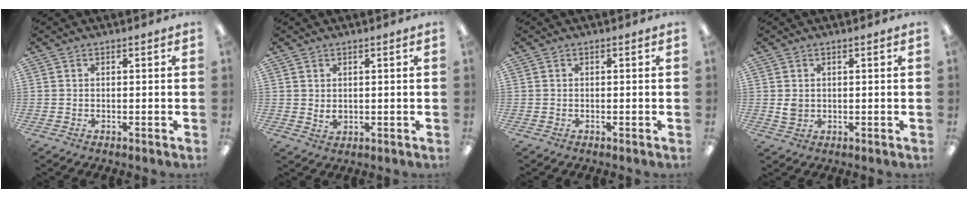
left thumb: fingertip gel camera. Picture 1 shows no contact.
{"total": 2.0, "force": [1.0, 1.3, 1.2], "torque": [-0.016, -0.003, 0.017]}
{"total": 0.0}
{"total": 2.2, "force": [0.8, 1.7, 1.0], "torque": [-0.014, -0.001, 0.013]}